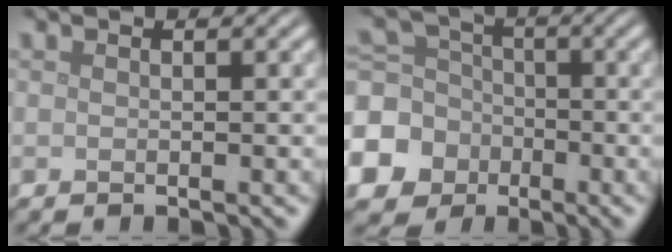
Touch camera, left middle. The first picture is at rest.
{"total": 8.2, "force": [-3.1, 7.2, 2.2], "torque": [-0.067, -0.016, -0.079]}